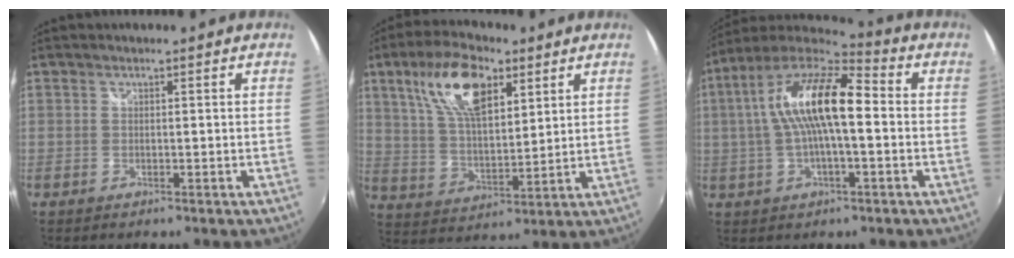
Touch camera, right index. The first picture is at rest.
{"total": 14.4, "force": [7.4, 6.2, 10.7], "torque": [-0.201, 0.020, 0.140]}
{"total": 16.5, "force": [1.2, 5.3, 15.5], "torque": [-0.281, 0.018, 0.009]}